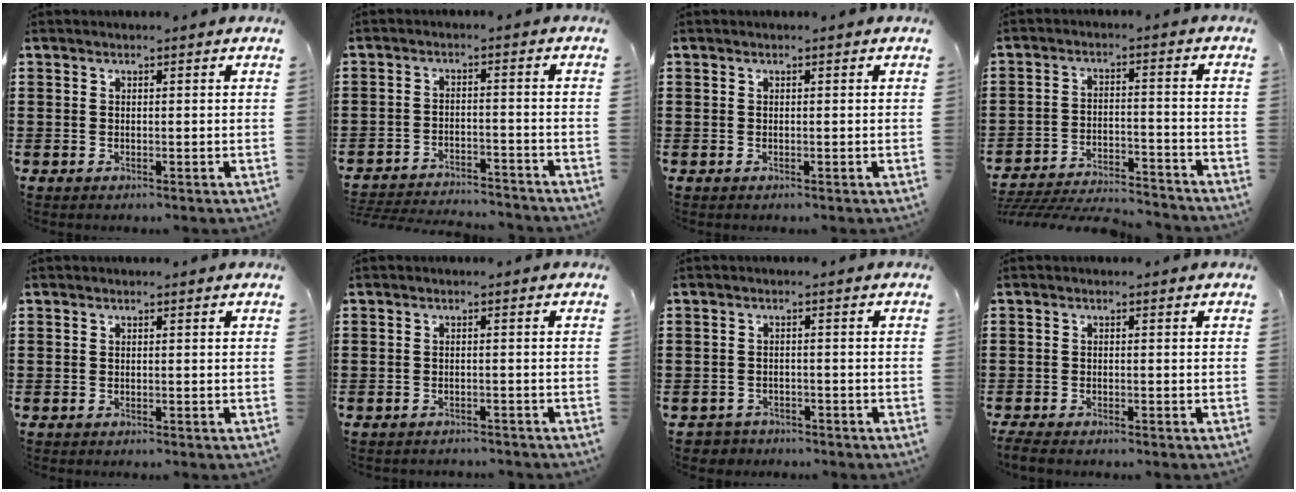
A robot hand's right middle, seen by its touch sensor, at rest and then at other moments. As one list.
[{"total": 3.8, "force": [-3.7, 0.2, 0.4], "torque": [-0.011, 0.002, -0.078]}, {"total": 0.0}, {"total": 5.2, "force": [-5.0, 0.5, 1.1], "torque": [-0.034, -0.003, -0.105]}, {"total": 0.0}, {"total": 1.1, "force": [-1.1, 0.0, 0.1], "torque": [-0.007, -0.002, -0.023]}, {"total": 1.8, "force": [-1.7, 0.5, -0.2], "torque": [-0.006, -0.002, -0.040]}, {"total": 1.5, "force": [-1.4, 0.0, 0.6], "torque": [-0.020, -0.005, -0.029]}]